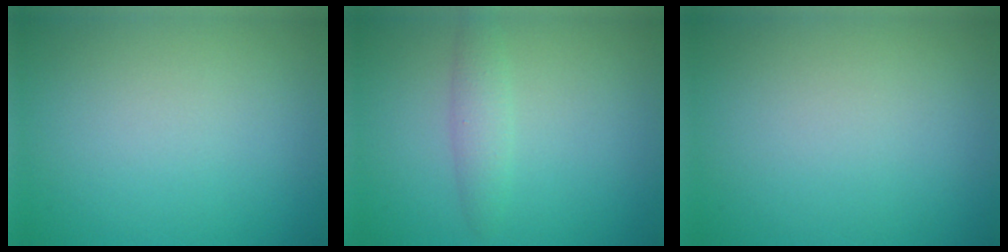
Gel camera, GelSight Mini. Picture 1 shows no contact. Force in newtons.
{"total": 1.9, "press": 1.9, "slide": 0.0}
{"total": 0.0}